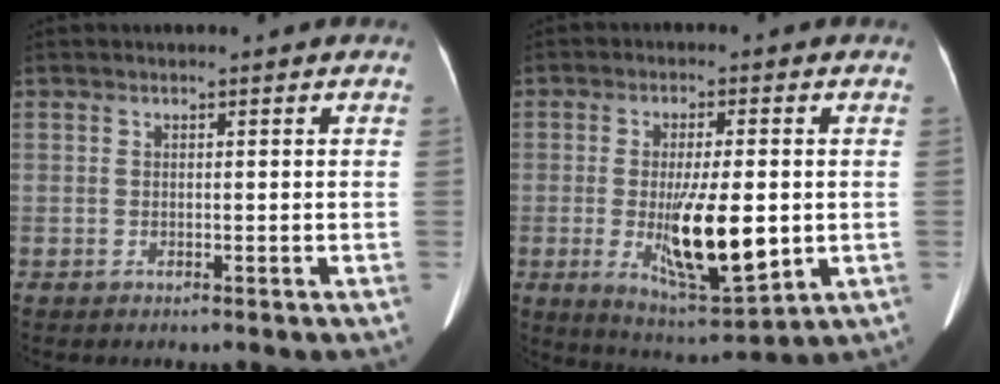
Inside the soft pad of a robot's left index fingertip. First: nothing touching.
{"total": 12.1, "force": [-1.6, 3.0, 11.6], "torque": [-0.201, -0.028, -0.016]}